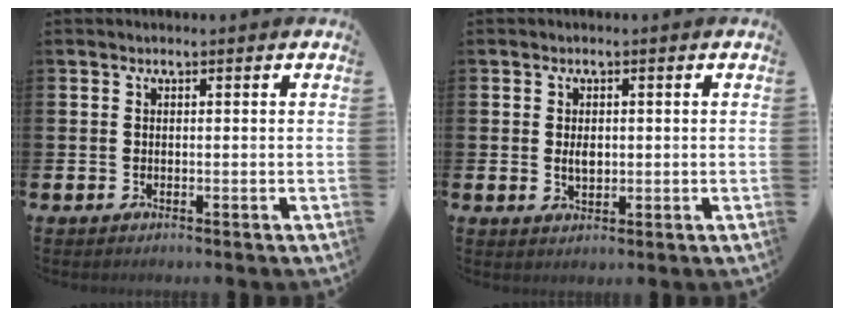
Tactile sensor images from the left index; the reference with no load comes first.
{"total": 2.0, "force": [0.2, 1.2, 1.6], "torque": [-0.016, 0.000, -0.001]}